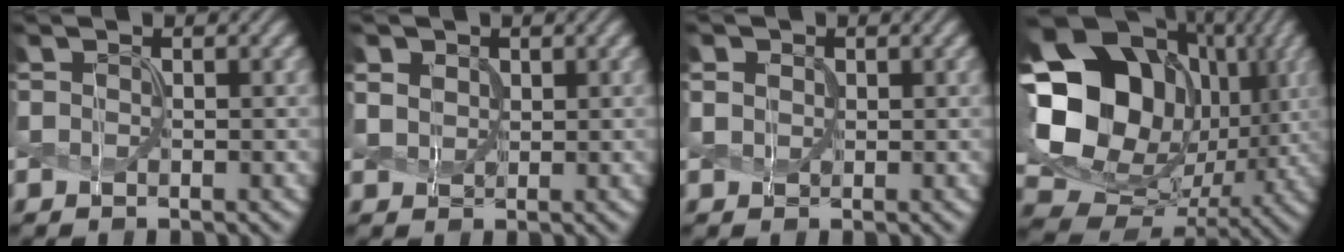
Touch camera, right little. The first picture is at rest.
{"total": 2.4, "force": [1.4, 1.7, 1.1], "torque": [-0.036, 0.005, 0.026]}
{"total": 1.4, "force": [0.5, 1.1, 0.6], "torque": [-0.013, 0.005, 0.005]}
{"total": 17.9, "force": [2.9, 14.5, 10.0], "torque": [-0.198, 0.006, 0.065]}